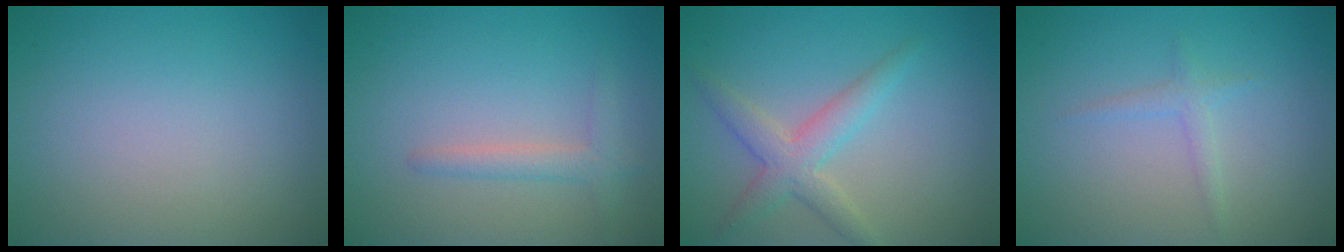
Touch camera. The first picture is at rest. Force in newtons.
{"total": 1.9, "press": 1.9, "slide": 0.2}
{"total": 3.3, "press": 3.3, "slide": 0.1}
{"total": 1.1, "press": 1.1, "slide": 0.1}